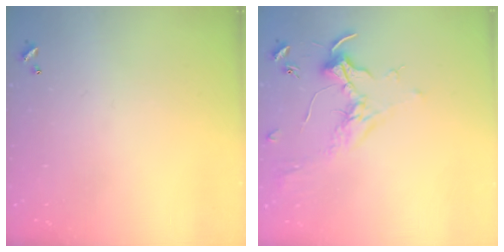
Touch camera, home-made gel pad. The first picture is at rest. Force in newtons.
{"total": 1.7, "press": 1.5, "slide": 0.9}